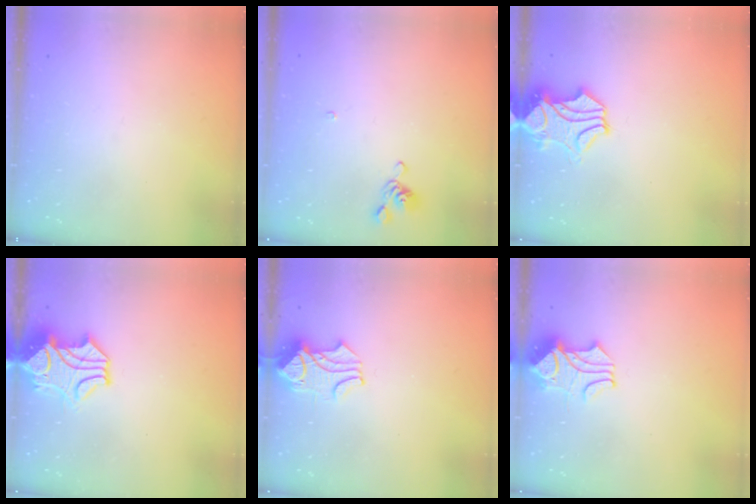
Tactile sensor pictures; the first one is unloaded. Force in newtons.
{"total": 4.2, "press": 4.1, "slide": 0.4}
{"total": 1.7, "press": 1.1, "slide": 1.2}
{"total": 2.9, "press": 2.8, "slide": 0.9}
{"total": 2.1, "press": 2.0, "slide": 0.6}
{"total": 1.8, "press": 1.4, "slide": 1.2}